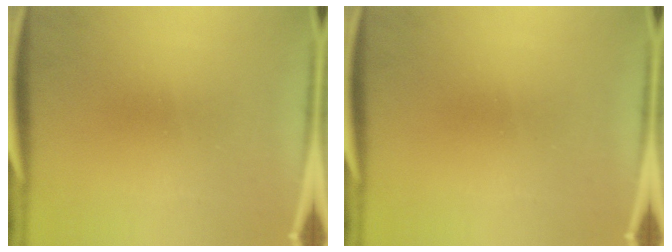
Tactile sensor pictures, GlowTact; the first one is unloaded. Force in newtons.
{"total": 0.0}